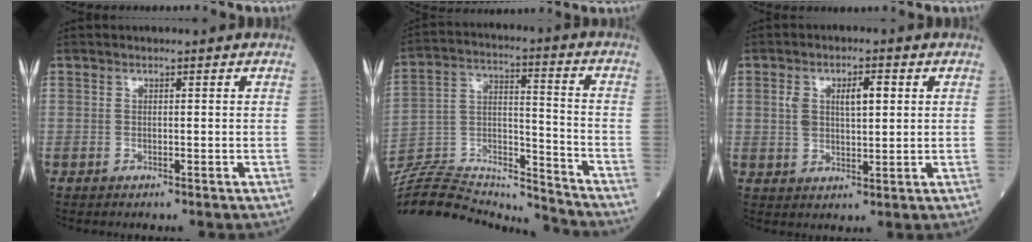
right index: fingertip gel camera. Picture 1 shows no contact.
{"total": 21.9, "force": [-21.3, 2.0, 4.8], "torque": [-0.112, 0.021, -0.351]}
{"total": 5.7, "force": [1.5, 2.4, 5.0], "torque": [-0.092, 0.013, 0.032]}